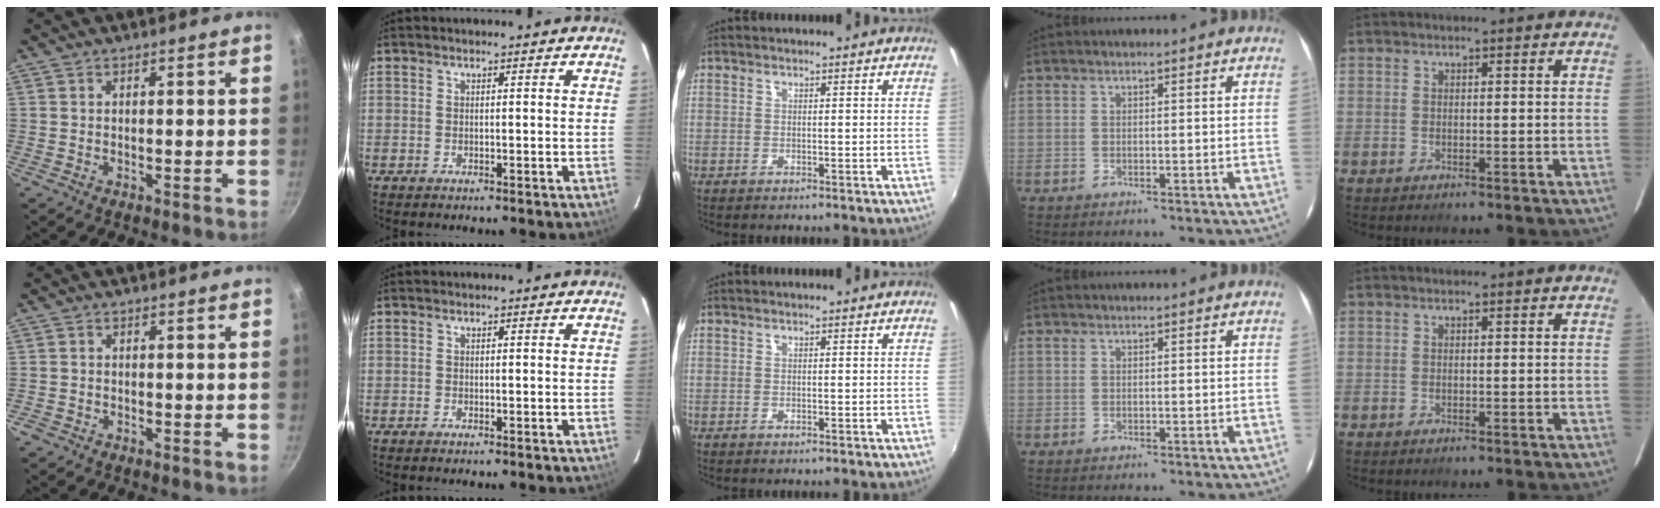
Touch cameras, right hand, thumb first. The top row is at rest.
{"thumb": {"total": 0.8, "force": [-0.5, 0.6, 0.3], "torque": [-0.006, 0.002, -0.010]}}